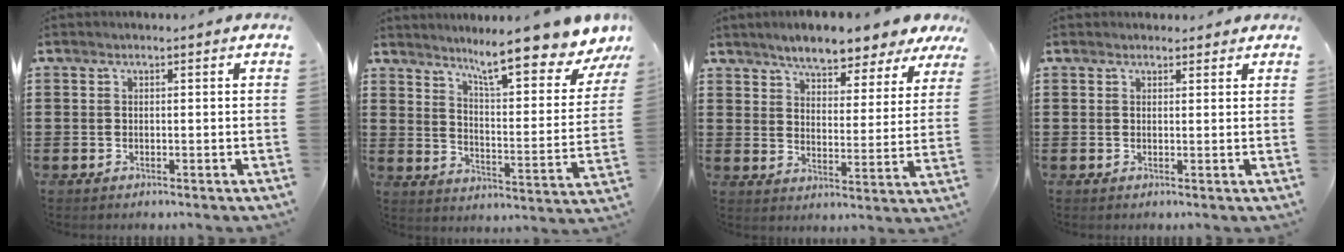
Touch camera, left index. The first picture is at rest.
{"total": 11.6, "force": [9.5, 0.8, 6.7], "torque": [-0.128, -0.056, 0.156]}
{"total": 6.1, "force": [5.7, 1.0, 1.9], "torque": [-0.056, -0.028, 0.098]}
{"total": 1.3, "force": [1.1, 0.6, 0.1], "torque": [-0.005, 0.005, 0.021]}